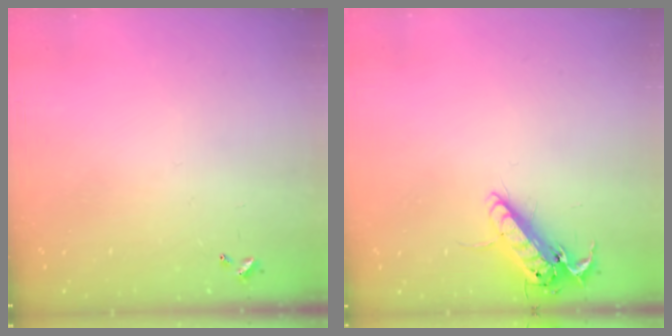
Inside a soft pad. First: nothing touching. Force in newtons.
{"total": 13.6, "press": 13.5, "slide": 2.3}